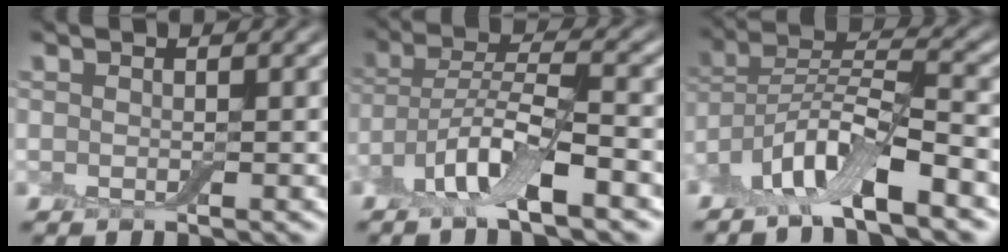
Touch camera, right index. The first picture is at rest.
{"total": 6.4, "force": [-3.5, 1.7, 5.1], "torque": [-0.098, 0.005, -0.074]}
{"total": 8.5, "force": [-5.5, 1.9, 6.1], "torque": [-0.110, 0.009, -0.108]}